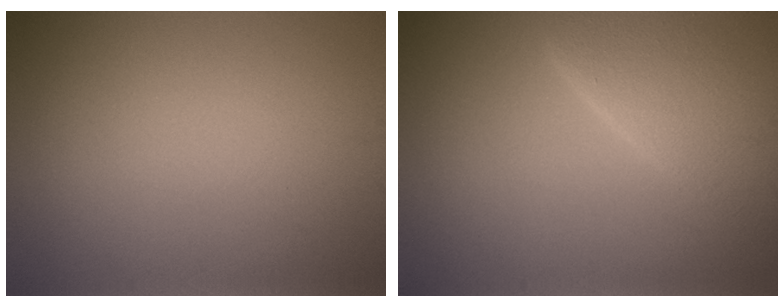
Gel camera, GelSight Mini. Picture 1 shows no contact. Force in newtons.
{"total": 5.1, "press": 5.1, "slide": 0.6}